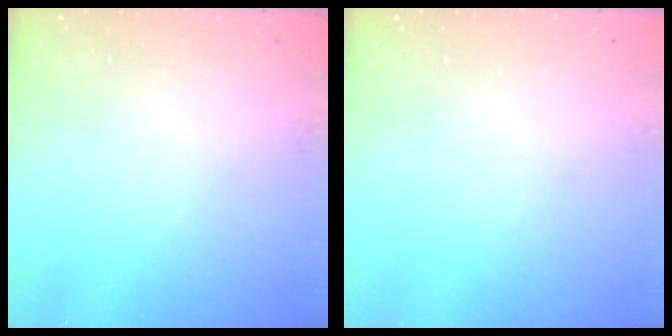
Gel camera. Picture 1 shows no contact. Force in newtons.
{"total": 0.0}